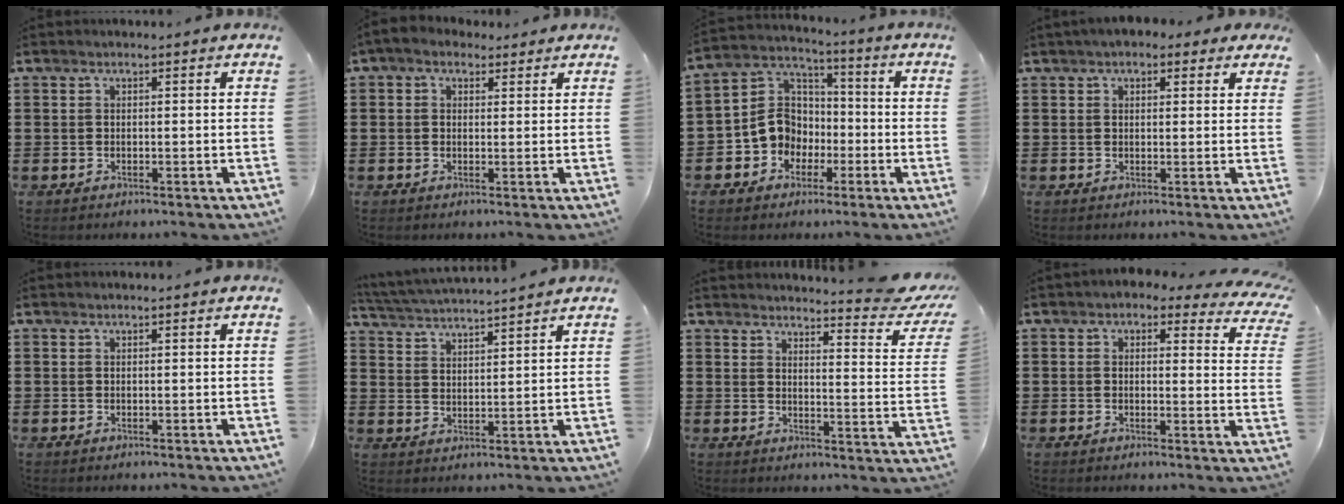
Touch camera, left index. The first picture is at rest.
{"total": 2.0, "force": [1.0, 1.5, 0.9], "torque": [-0.022, 0.010, 0.018]}
{"total": 8.3, "force": [-2.3, 7.6, 2.3], "torque": [-0.088, 0.010, -0.050]}
{"total": 2.6, "force": [1.7, 1.8, 0.9], "torque": [-0.019, 0.006, 0.027]}
{"total": 0.0}
{"total": 3.8, "force": [3.7, -0.5, 0.4], "torque": [-0.025, -0.024, 0.062]}
{"total": 4.7, "force": [4.1, -0.1, 2.3], "torque": [-0.039, -0.036, 0.062]}
{"total": 2.8, "force": [1.9, 1.6, 1.3], "torque": [-0.027, -0.005, 0.030]}